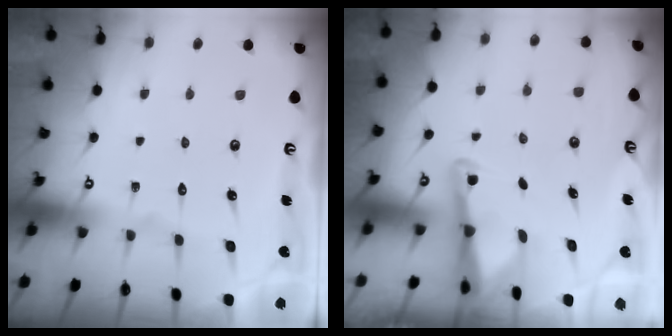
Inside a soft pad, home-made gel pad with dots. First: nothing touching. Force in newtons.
{"total": 2.9, "press": 2.9, "slide": 0.3}